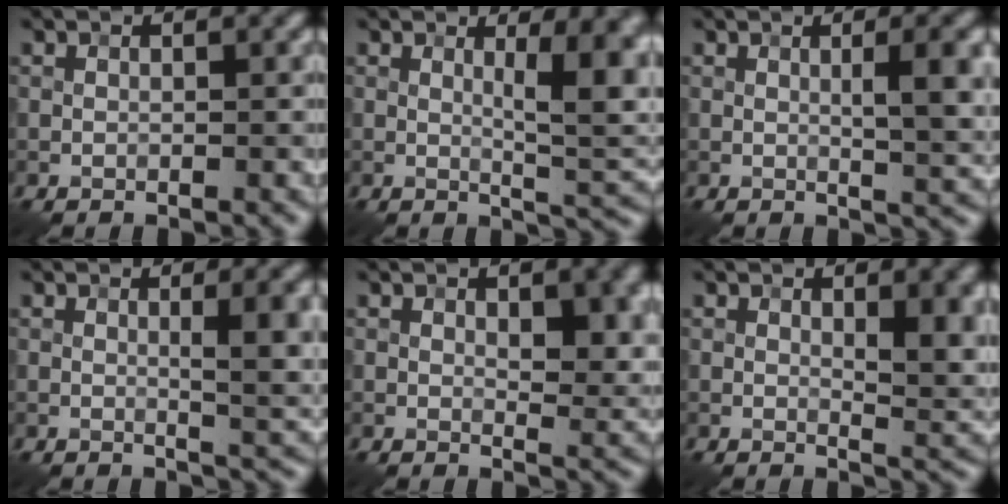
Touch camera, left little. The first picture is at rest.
{"total": 6.8, "force": [1.3, 1.6, 6.4], "torque": [-0.085, -0.005, 0.021]}
{"total": 5.2, "force": [0.6, 1.0, 5.1], "torque": [-0.070, 0.006, 0.009]}
{"total": 5.2, "force": [0.5, 1.1, 5.1], "torque": [-0.065, 0.003, 0.008]}
{"total": 5.3, "force": [1.3, 2.3, 4.6], "torque": [-0.057, -0.002, 0.023]}
{"total": 5.5, "force": [1.1, 1.8, 5.1], "torque": [-0.064, -0.003, 0.022]}